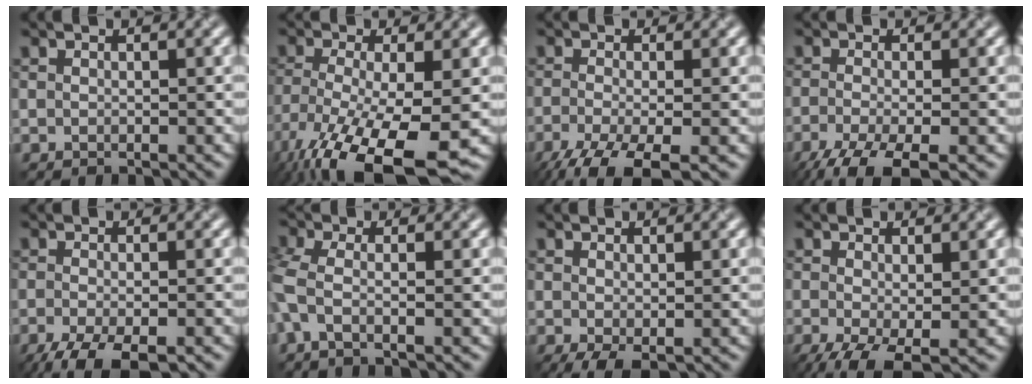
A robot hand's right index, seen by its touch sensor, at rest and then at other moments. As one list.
[{"total": 13.3, "force": [-7.4, 4.3, 10.2], "torque": [-0.209, -0.041, -0.121]}, {"total": 7.5, "force": [-4.6, 2.3, 5.4], "torque": [-0.110, -0.023, -0.087]}, {"total": 6.6, "force": [-4.2, 1.8, 4.7], "torque": [-0.087, -0.017, -0.085]}, {"total": 5.5, "force": [-3.8, 1.4, 3.8], "torque": [-0.070, -0.015, -0.071]}, {"total": 2.3, "force": [-0.6, 0.7, 2.1], "torque": [-0.057, -0.006, -0.024]}, {"total": 2.2, "force": [-0.8, 0.9, 1.8], "torque": [-0.038, -0.010, -0.013]}, {"total": 5.2, "force": [-2.3, 2.0, 4.2], "torque": [-0.095, -0.013, -0.044]}]